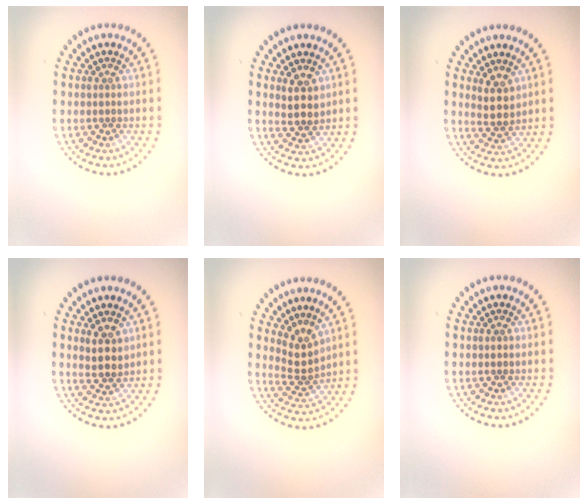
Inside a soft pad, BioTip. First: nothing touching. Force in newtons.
{"total": 2.3, "press": 2.1, "slide": 0.9}
{"total": 2.6, "press": 2.3, "slide": 1.3}
{"total": 2.3, "press": 2.1, "slide": 0.9}
{"total": 2.6, "press": 1.8, "slide": 1.9}
{"total": 0.5, "press": 0.5, "slide": 0.1}